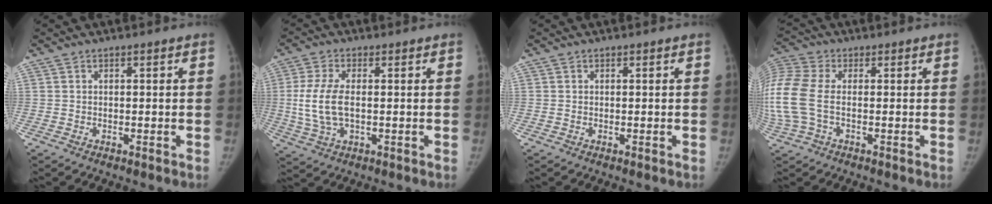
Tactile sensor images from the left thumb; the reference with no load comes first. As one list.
[{"total": 8.5, "force": [0.0, 4.3, 7.3], "torque": [-0.167, -0.001, 0.001]}, {"total": 0.0}, {"total": 13.4, "force": [-0.6, 7.9, 10.8], "torque": [-0.291, 0.016, -0.012]}]